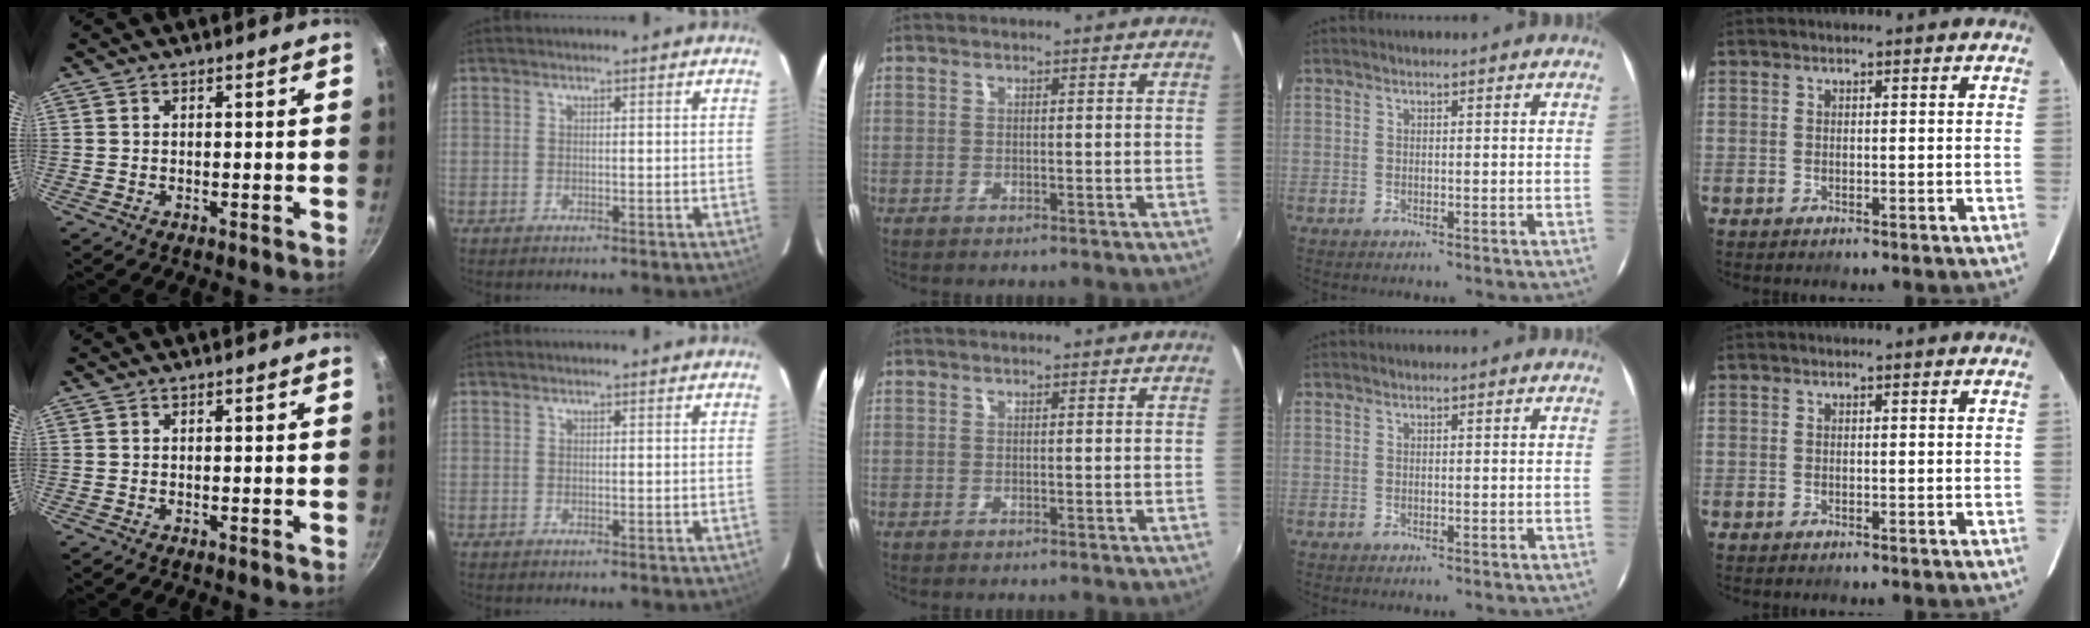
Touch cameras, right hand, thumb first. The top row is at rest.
{}